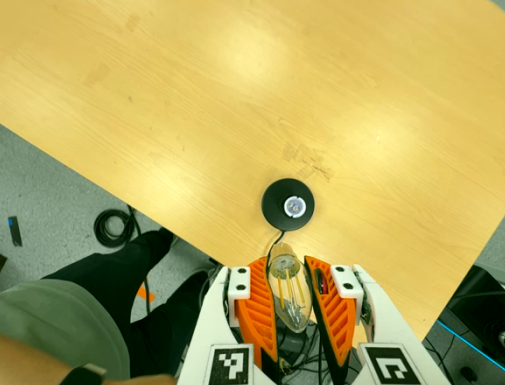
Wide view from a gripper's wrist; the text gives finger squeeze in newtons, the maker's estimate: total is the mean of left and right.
{"total": 22.6, "left": 24.8, "right": 20.5}